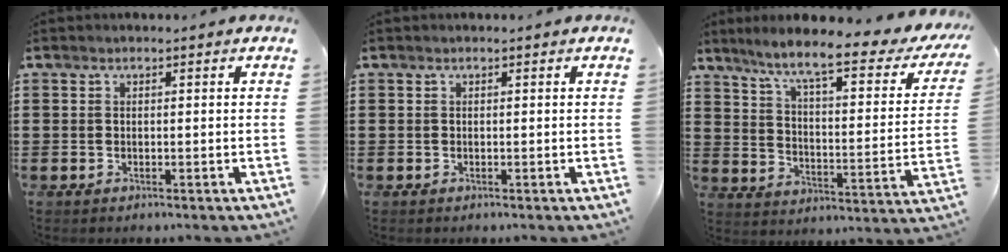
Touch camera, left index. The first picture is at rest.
{"total": 0.0}
{"total": 8.8, "force": [6.7, 0.1, 5.7], "torque": [-0.127, -0.047, 0.104]}